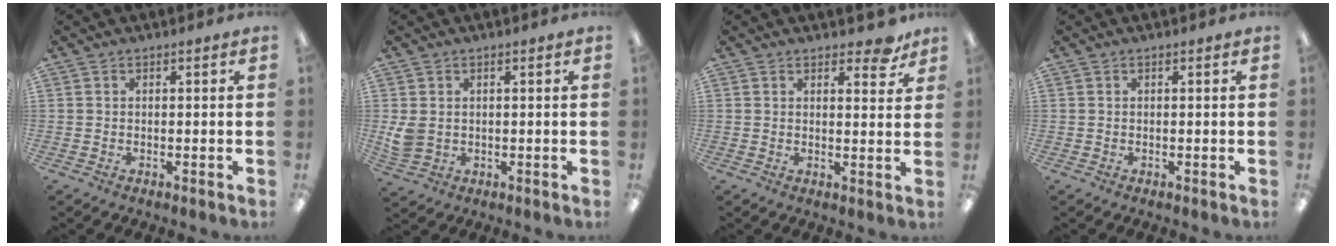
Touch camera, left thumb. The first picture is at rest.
{"total": 4.2, "force": [1.0, 3.4, 2.2], "torque": [-0.042, 0.000, 0.019]}
{"total": 5.3, "force": [4.0, 2.2, 2.6], "torque": [-0.020, -0.023, 0.066]}
{"total": 0.0}